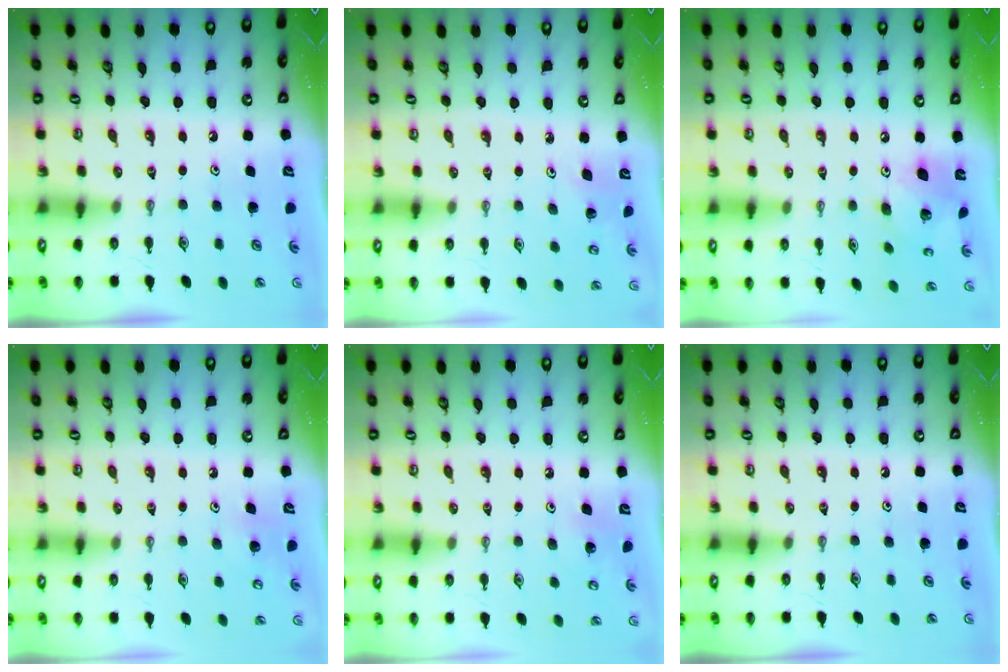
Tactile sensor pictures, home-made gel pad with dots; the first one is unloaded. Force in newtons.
{"total": 2.7, "press": 2.7, "slide": 0.3}
{"total": 12.1, "press": 12.1, "slide": 1.0}
{"total": 7.0, "press": 6.9, "slide": 1.0}
{"total": 5.0, "press": 5.0, "slide": 0.3}
{"total": 0.0}